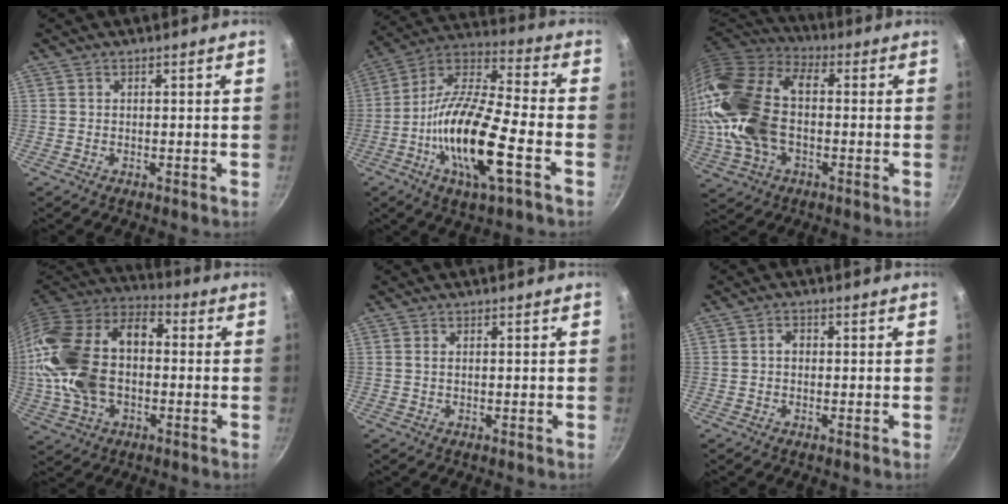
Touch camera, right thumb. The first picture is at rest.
{"total": 19.5, "force": [-6.2, 5.5, 17.7], "torque": [-0.329, 0.031, -0.135]}
{"total": 23.1, "force": [-1.1, 14.3, 18.2], "torque": [-0.370, 0.032, -0.027]}
{"total": 22.4, "force": [-0.7, 14.3, 17.2], "torque": [-0.319, 0.039, -0.021]}
{"total": 0.9, "force": [0.2, 0.5, 0.8], "torque": [-0.015, 0.001, 0.001]}
{"total": 1.8, "force": [-0.1, 1.4, 1.1], "torque": [-0.013, 0.006, -0.003]}